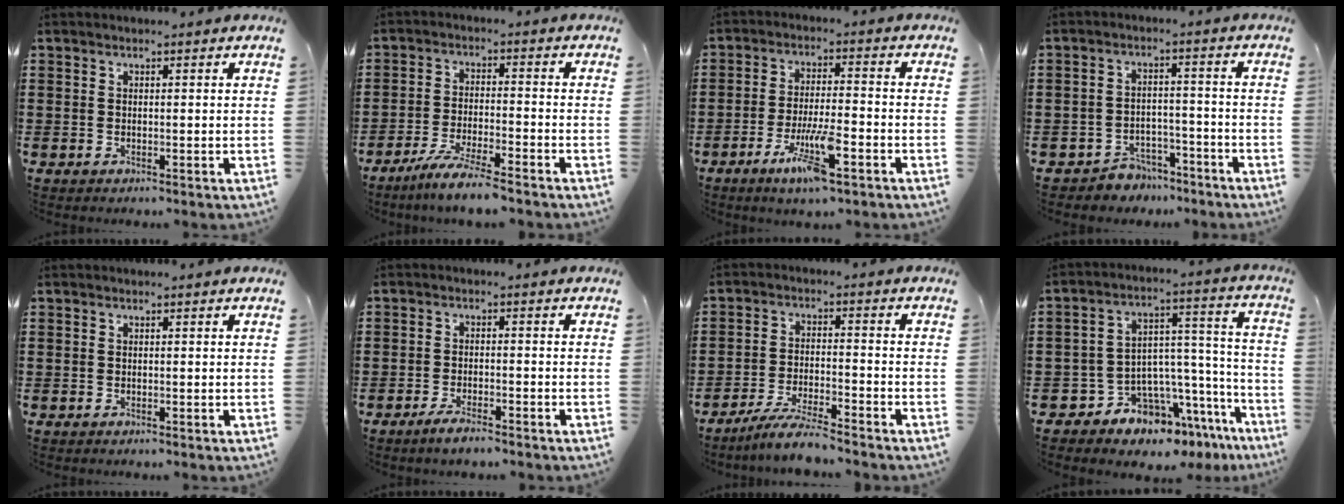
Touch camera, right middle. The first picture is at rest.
{"total": 6.1, "force": [-5.3, -0.3, 3.0], "torque": [-0.066, -0.016, -0.102]}
{"total": 8.4, "force": [-4.4, 1.9, 7.0], "torque": [-0.139, -0.005, -0.080]}
{"total": 3.9, "force": [-3.7, 1.0, -0.1], "torque": [-0.007, 0.006, -0.078]}
{"total": 0.0}
{"total": 2.9, "force": [-2.7, 0.3, 1.2], "torque": [-0.020, 0.005, -0.052]}
{"total": 5.7, "force": [-5.3, 0.0, 2.3], "torque": [-0.049, -0.006, -0.101]}
{"total": 7.4, "force": [-6.6, 3.2, 1.2], "torque": [-0.026, -0.002, -0.123]}